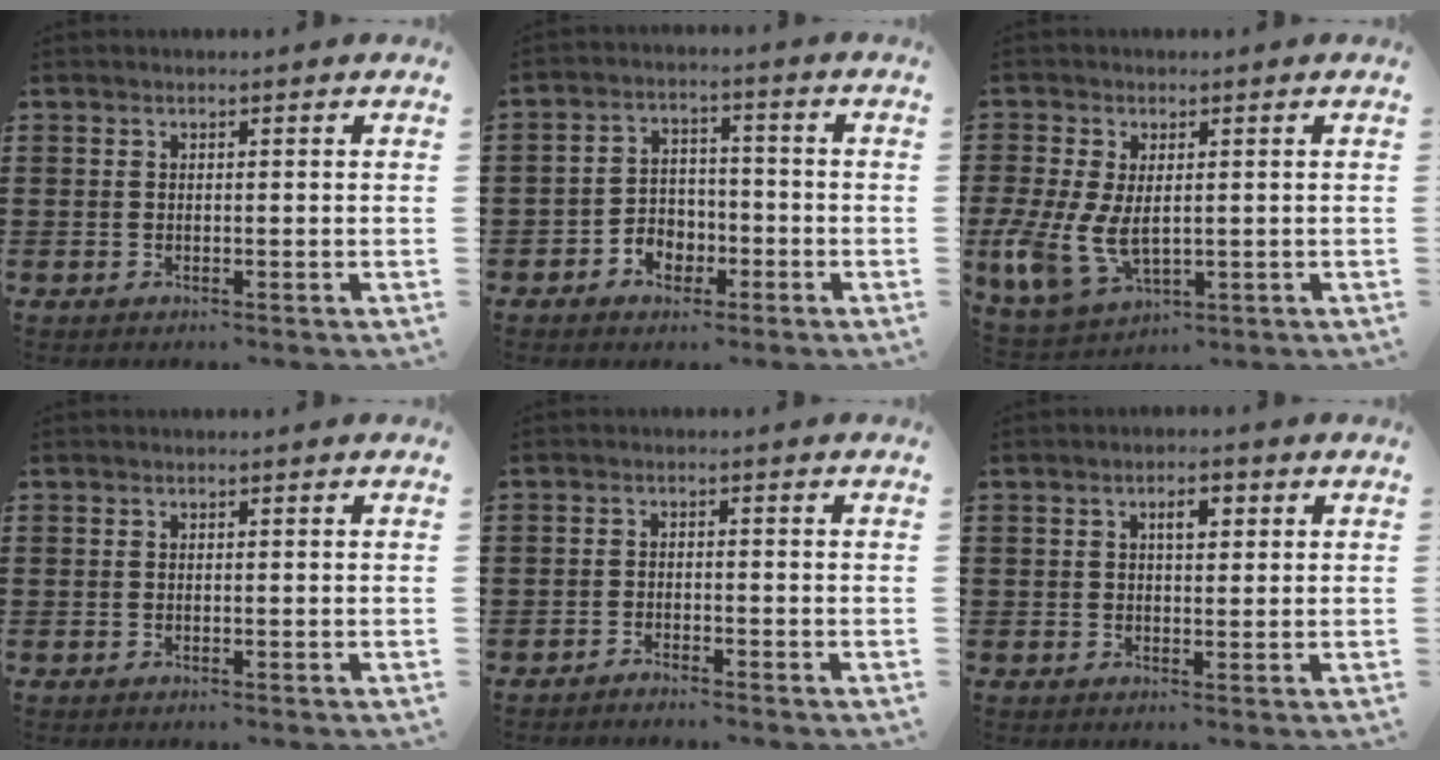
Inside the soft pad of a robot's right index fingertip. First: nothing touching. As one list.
[{"total": 4.2, "force": [-2.4, 3.1, 1.4], "torque": [-0.031, 0.012, -0.049]}, {"total": 7.8, "force": [-0.1, 4.8, 6.1], "torque": [-0.152, -0.003, 0.001]}, {"total": 0.0}, {"total": 1.5, "force": [-1.5, -0.1, -0.1], "torque": [-0.003, 0.004, -0.030]}, {"total": 2.8, "force": [0.9, 1.2, 2.3], "torque": [-0.032, 0.001, 0.010]}]